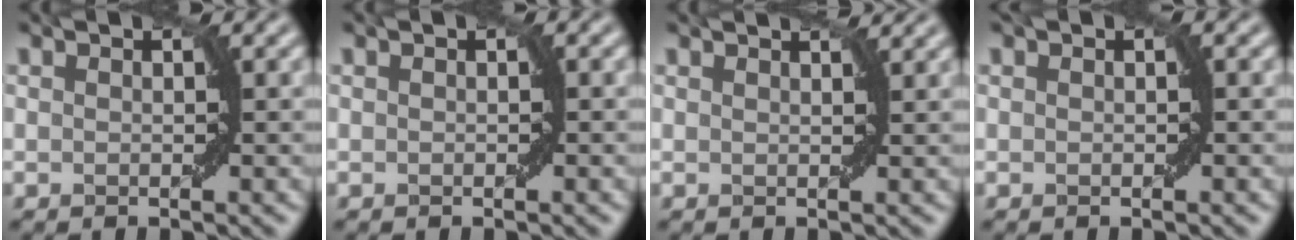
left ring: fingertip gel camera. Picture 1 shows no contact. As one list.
[{"total": 0.0}, {"total": 1.7, "force": [1.6, 0.1, 0.7], "torque": [-0.008, 0.000, 0.018]}, {"total": 0.6, "force": [0.1, 0.3, 0.5], "torque": [-0.003, 0.003, 0.001]}]